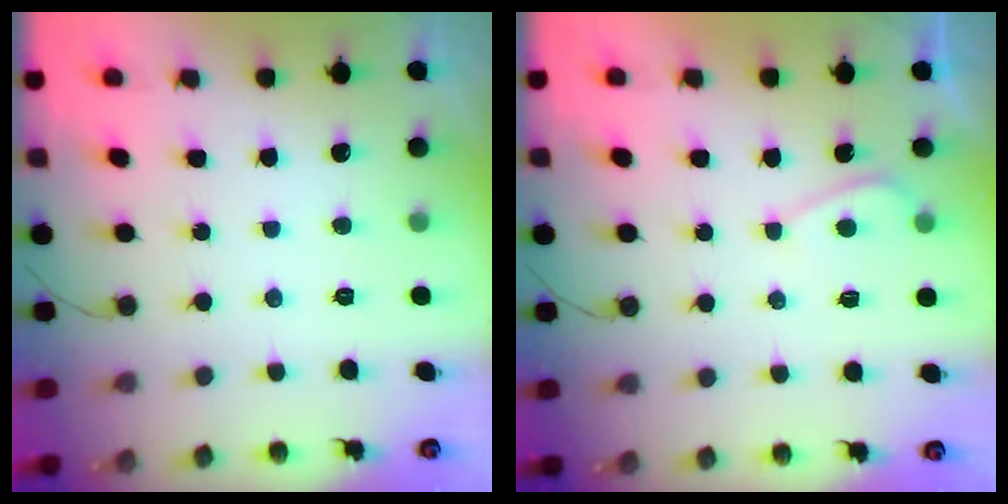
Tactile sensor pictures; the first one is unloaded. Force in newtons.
{"total": 3.2, "press": 3.2, "slide": 0.5}